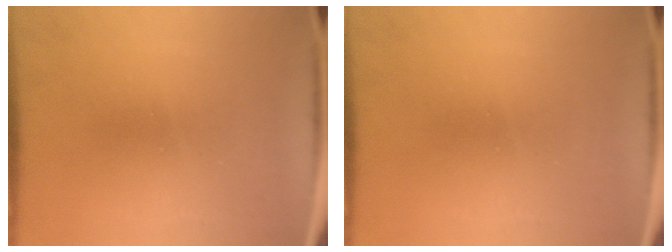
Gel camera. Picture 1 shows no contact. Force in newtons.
{"total": 0.0}